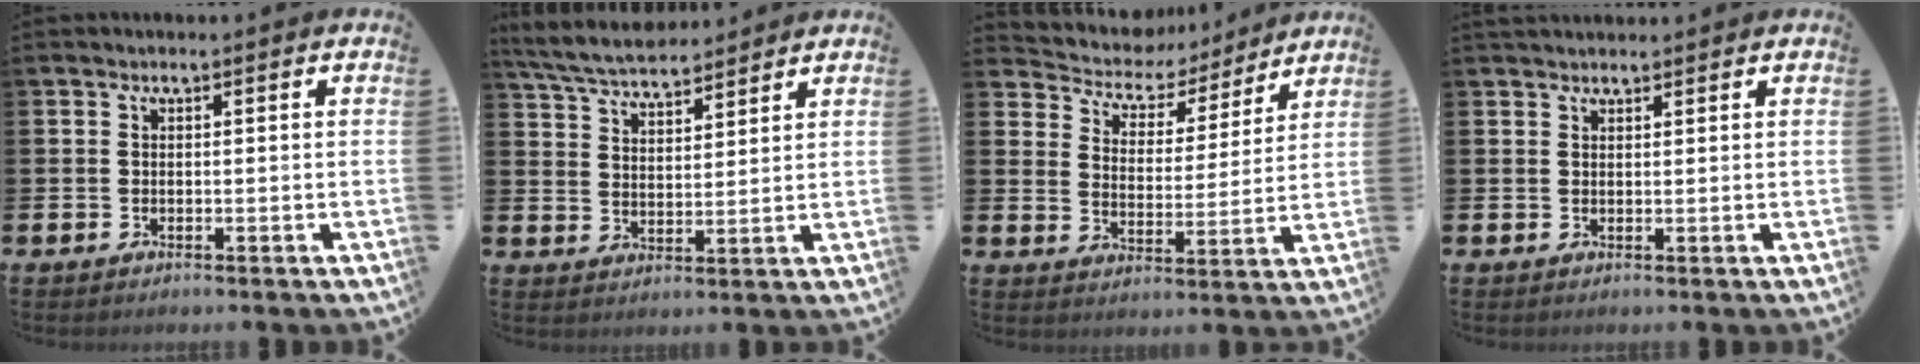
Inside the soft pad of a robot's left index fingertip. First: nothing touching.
{"total": 6.0, "force": [5.7, 1.0, 1.3], "torque": [-0.051, -0.026, 0.104]}
{"total": 6.2, "force": [5.6, 2.6, 0.6], "torque": [-0.045, -0.044, 0.093]}
{"total": 1.5, "force": [1.5, 0.4, 0.2], "torque": [0.008, -0.003, 0.024]}